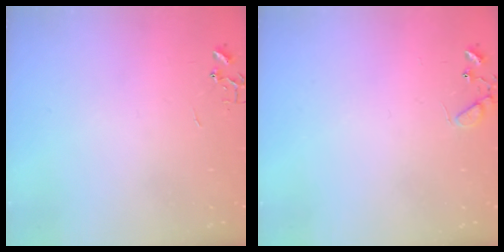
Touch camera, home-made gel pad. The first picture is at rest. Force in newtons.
{"total": 6.1, "press": 6.1, "slide": 0.5}